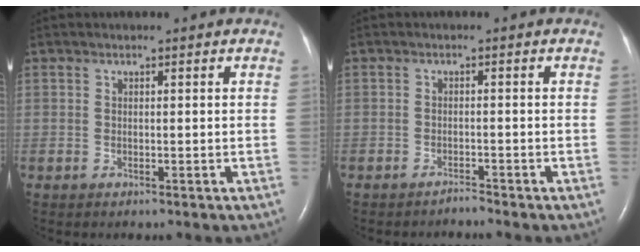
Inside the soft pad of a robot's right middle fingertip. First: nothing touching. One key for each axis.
{"total": 1.1, "fx": -1.1, "fy": 0.0, "fz": -0.4, "tx": 0.008, "ty": -0.006, "tz": -0.017}